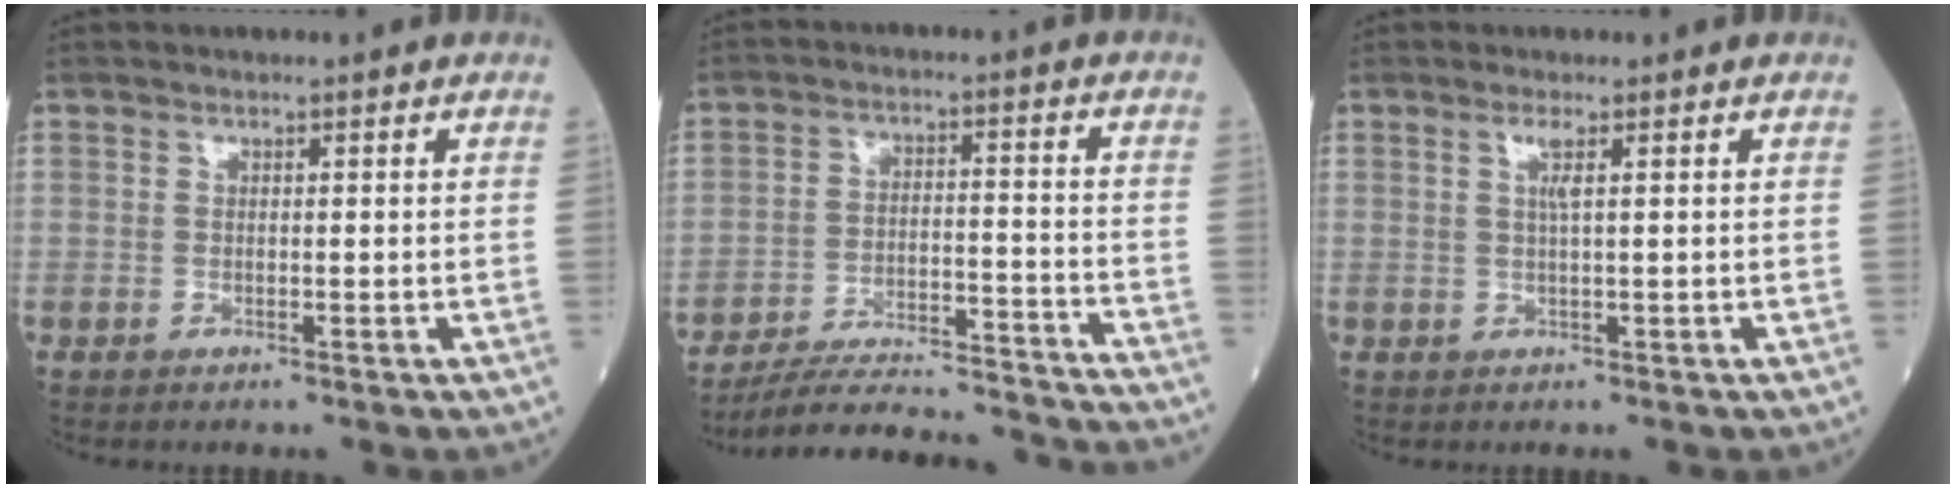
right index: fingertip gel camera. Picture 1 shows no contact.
{"total": 20.2, "force": [-19.2, 0.8, 6.1], "torque": [-0.087, -0.010, -0.274]}
{"total": 1.7, "force": [0.7, -0.3, 1.5], "torque": [-0.036, 0.003, 0.016]}